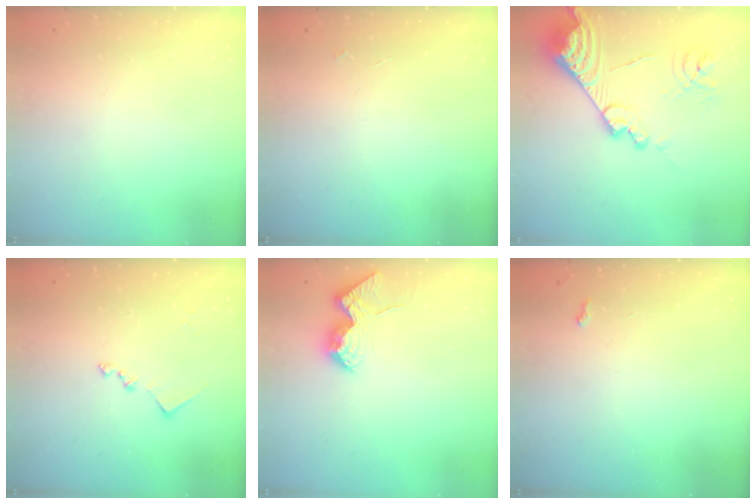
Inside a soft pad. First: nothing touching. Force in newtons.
{"total": 2.0, "press": 2.0, "slide": 0.4}
{"total": 21.3, "press": 21.2, "slide": 2.2}
{"total": 9.5, "press": 9.5, "slide": 0.5}
{"total": 16.2, "press": 16.2, "slide": 0.4}
{"total": 2.8, "press": 2.8, "slide": 0.4}